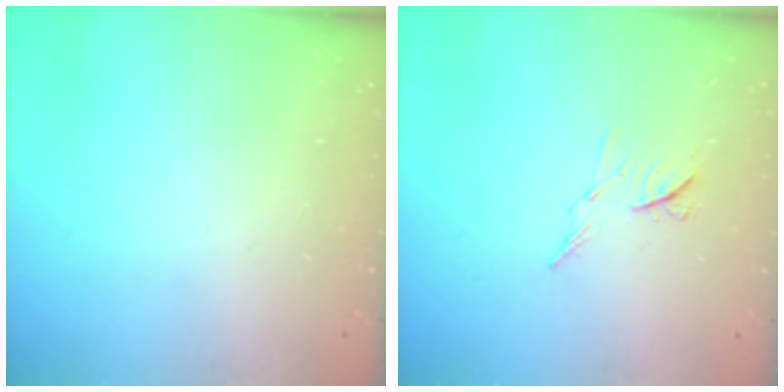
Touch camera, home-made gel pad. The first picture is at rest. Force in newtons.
{"total": 6.8, "press": 6.7, "slide": 0.8}